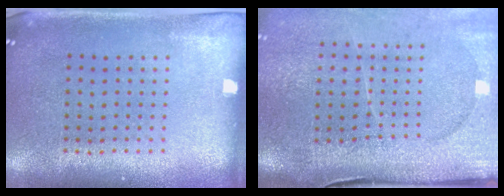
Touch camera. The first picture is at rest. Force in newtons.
{"total": 4.7, "press": 3.8, "slide": 2.7}